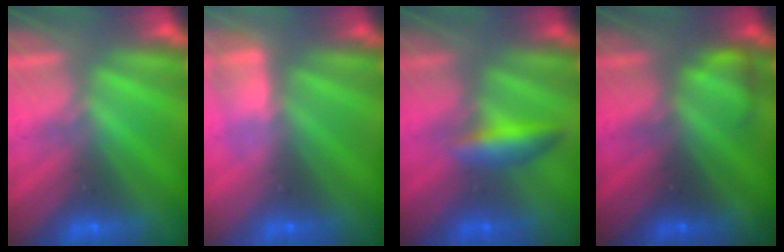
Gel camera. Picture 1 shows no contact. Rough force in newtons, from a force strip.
{"total": 2.9}
{"total": 2.4}
{"total": 2.3}